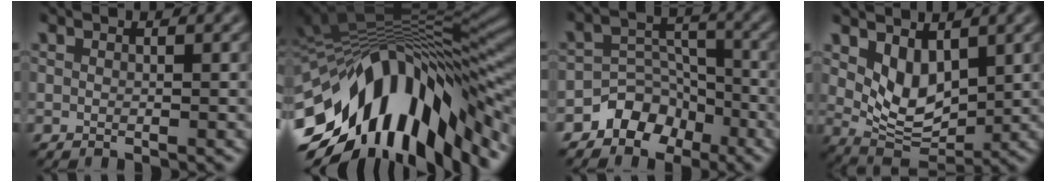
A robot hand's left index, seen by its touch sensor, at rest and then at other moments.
{"total": 15.8, "force": [-6.8, 6.4, 12.7], "torque": [-0.209, 0.014, -0.110]}
{"total": 4.5, "force": [-3.6, 2.5, 0.8], "torque": [0.005, 0.008, -0.059]}
{"total": 4.1, "force": [1.2, 2.4, 3.1], "torque": [-0.065, -0.012, 0.029]}